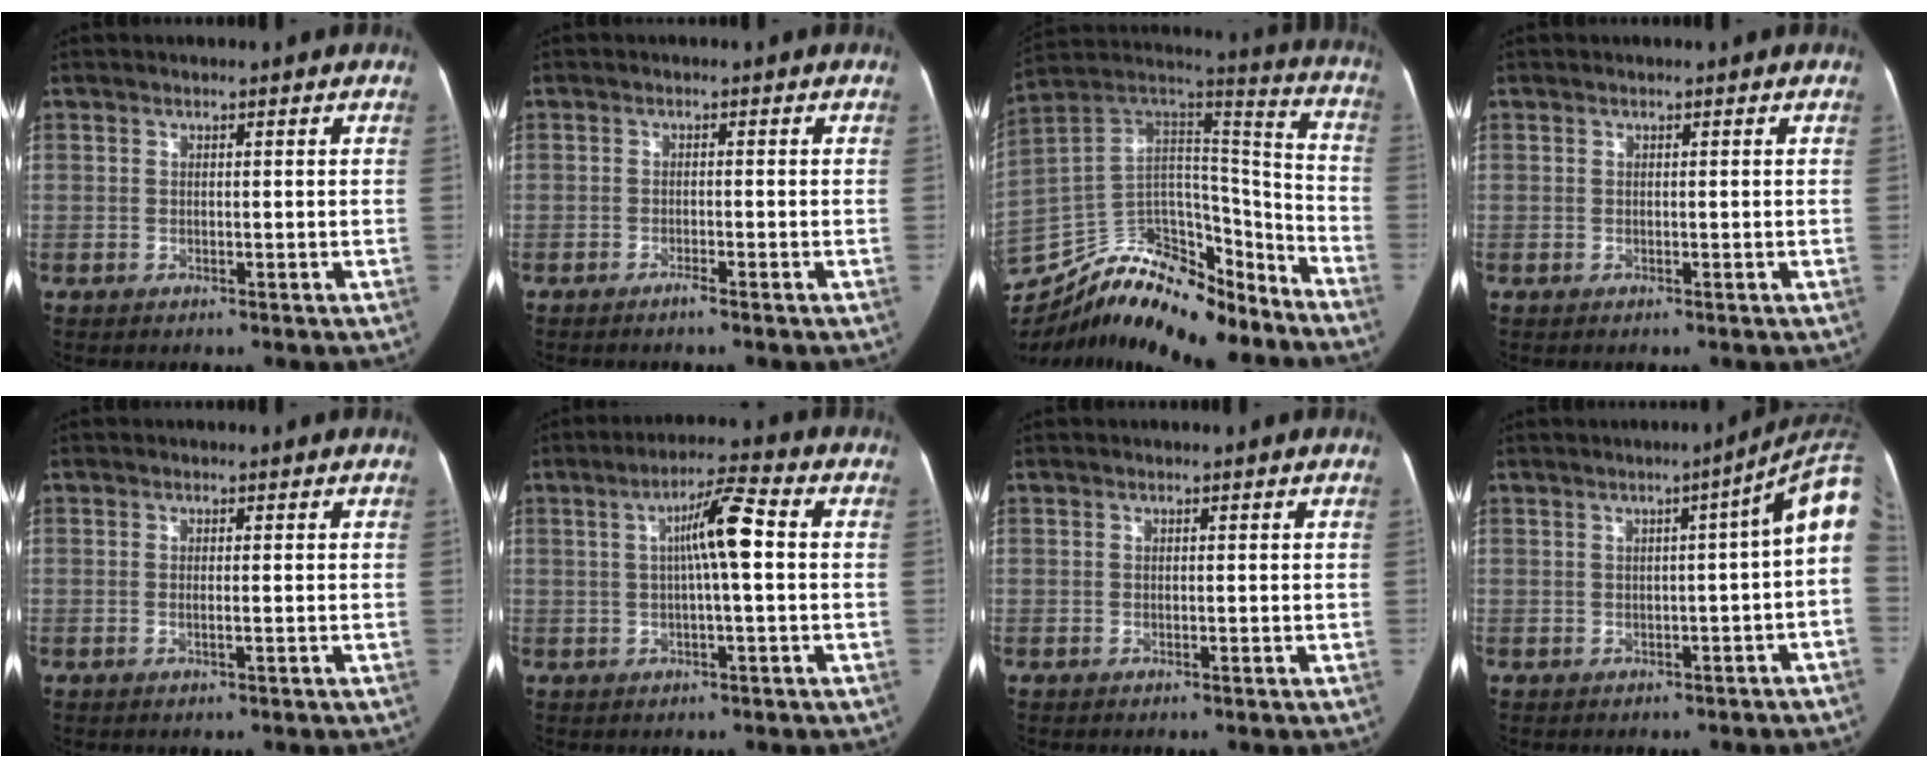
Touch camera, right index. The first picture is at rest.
{"total": 1.2, "force": [-1.0, -0.2, 0.6], "torque": [-0.012, -0.001, -0.018]}
{"total": 26.5, "force": [-20.9, 10.6, 12.5], "torque": [-0.254, 0.040, -0.334]}
{"total": 0.0}
{"total": 0.9, "force": [-0.1, -0.2, 0.9], "torque": [-0.019, -0.002, -0.004]}
{"total": 7.2, "force": [0.7, 0.3, 7.1], "torque": [-0.123, 0.017, 0.008]}
{"total": 0.0}
{"total": 7.0, "force": [1.8, 0.2, 6.8], "torque": [-0.069, 0.027, 0.006]}